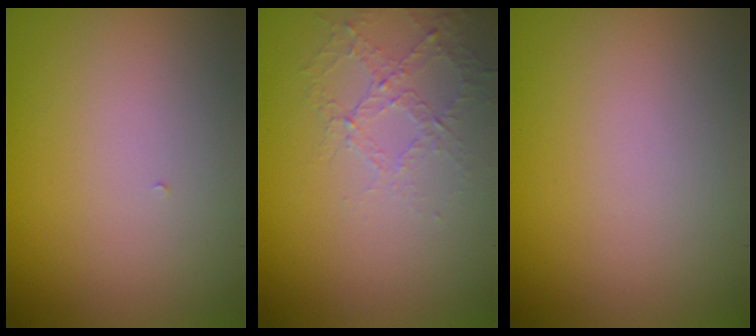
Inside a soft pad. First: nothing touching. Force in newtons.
{"total": 1.4, "press": 0.8, "slide": 1.2}
{"total": 0.0}